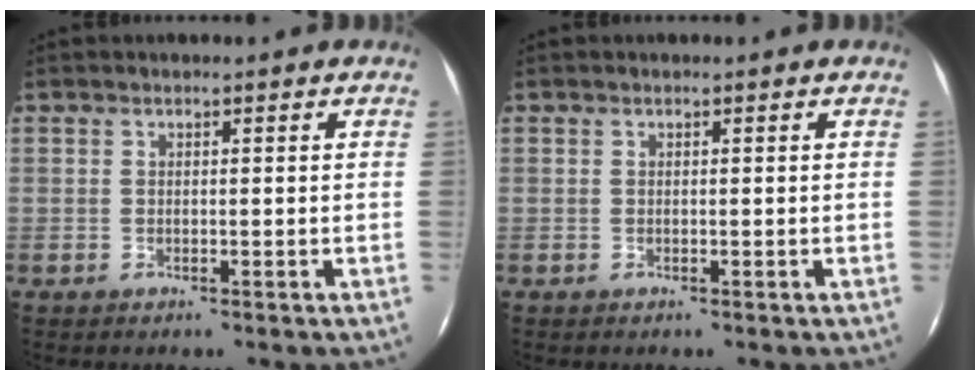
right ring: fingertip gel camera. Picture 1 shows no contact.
{"total": 0.0}